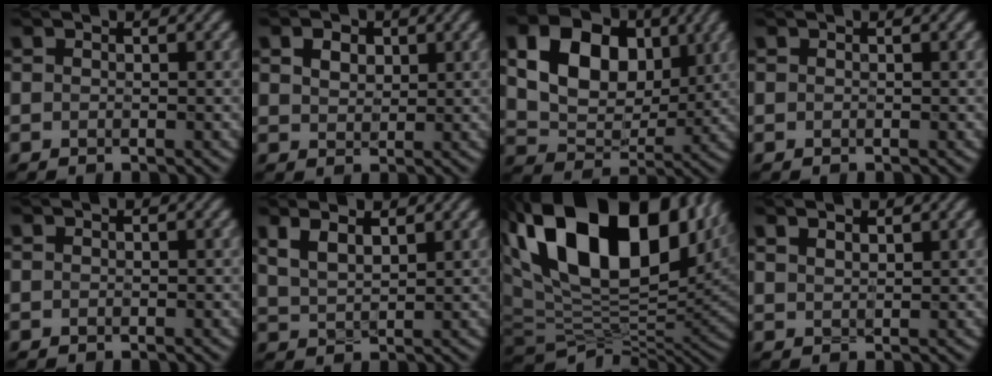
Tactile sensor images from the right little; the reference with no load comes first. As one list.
[{"total": 1.9, "force": [0.5, 1.4, 1.1], "torque": [-0.029, 0.000, 0.012]}, {"total": 9.3, "force": [2.5, 6.4, 6.2], "torque": [-0.129, -0.006, 0.043]}, {"total": 0.0}, {"total": 0.0}, {"total": 3.5, "force": [2.0, 1.4, 2.5], "torque": [-0.058, 0.007, 0.037]}, {"total": 17.8, "force": [6.5, 10.5, 12.9], "torque": [-0.230, 0.020, 0.118]}, {"total": 2.8, "force": [1.9, 1.1, 1.6], "torque": [-0.025, 0.018, 0.014]}]